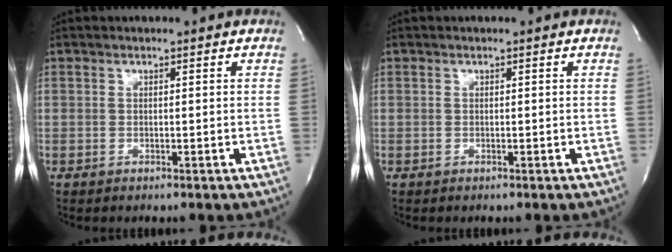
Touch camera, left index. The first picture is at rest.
{"total": 0.0}